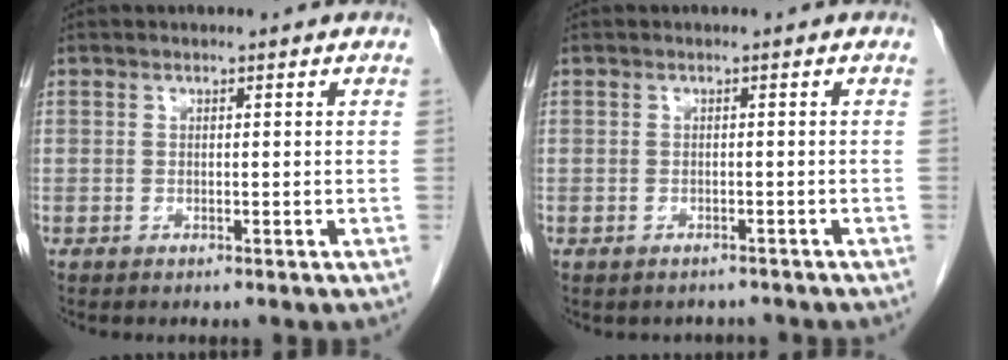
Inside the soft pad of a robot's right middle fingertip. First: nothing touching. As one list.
[{"total": 1.9, "force": [-1.7, 0.9, 0.0], "torque": [-0.001, 0.001, -0.024]}]